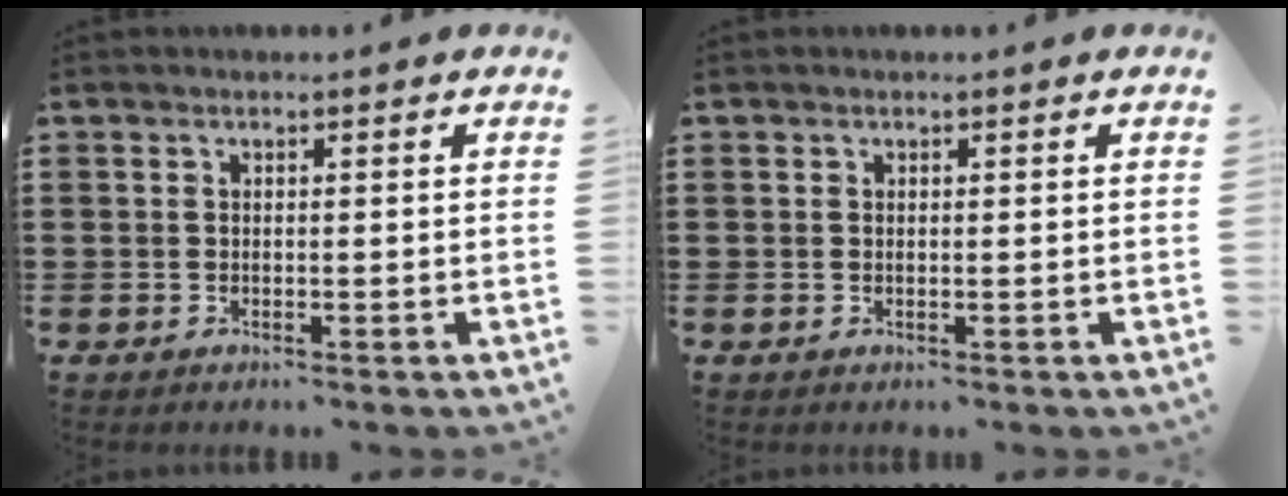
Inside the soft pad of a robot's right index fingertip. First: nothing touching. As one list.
[{"total": 0.0}]